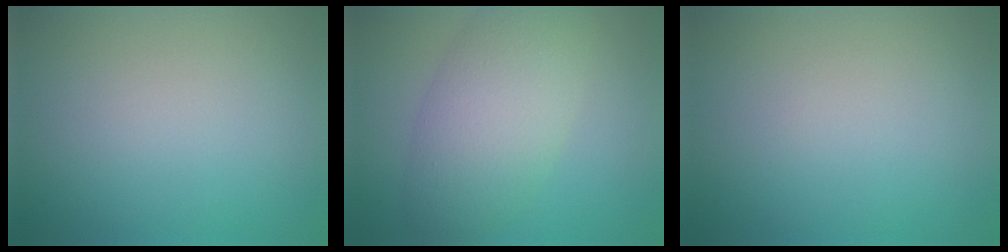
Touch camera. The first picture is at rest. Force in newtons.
{"total": 6.8, "press": 6.8, "slide": 0.2}
{"total": 0.0}